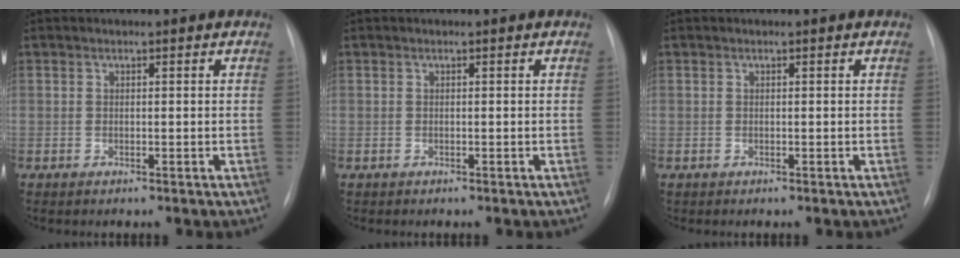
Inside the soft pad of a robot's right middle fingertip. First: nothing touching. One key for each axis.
{"total": 0.0}
{"total": 0.0}